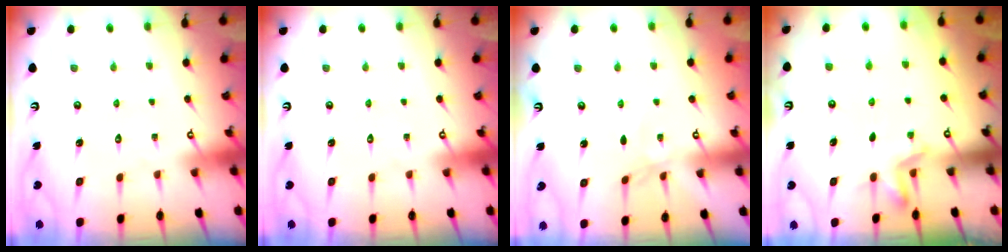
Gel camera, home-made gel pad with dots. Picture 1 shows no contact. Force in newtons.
{"total": 0.0}
{"total": 2.2, "press": 2.2, "slide": 0.4}
{"total": 2.7, "press": 2.4, "slide": 1.2}